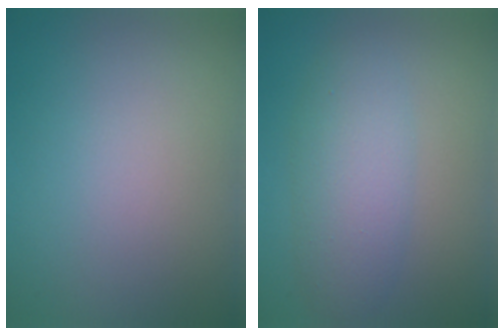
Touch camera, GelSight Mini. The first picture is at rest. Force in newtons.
{"total": 4.3, "press": 4.3, "slide": 0.1}